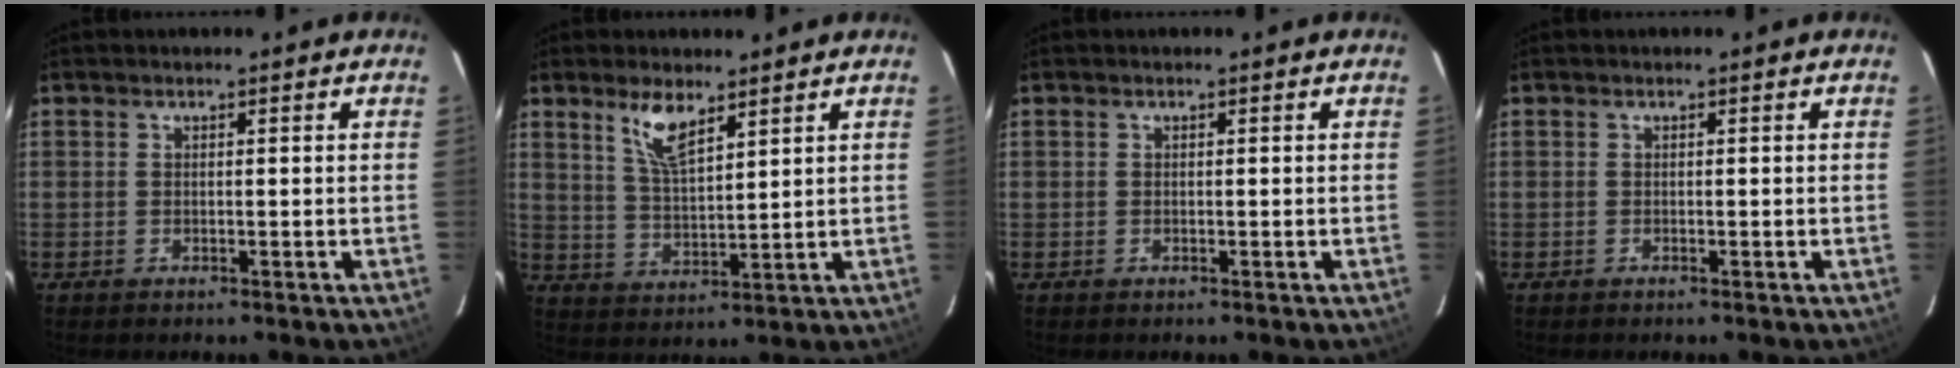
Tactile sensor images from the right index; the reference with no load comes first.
{"total": 6.7, "force": [4.5, 2.1, 4.5], "torque": [-0.087, -0.001, 0.092]}
{"total": 0.0}
{"total": 0.0}